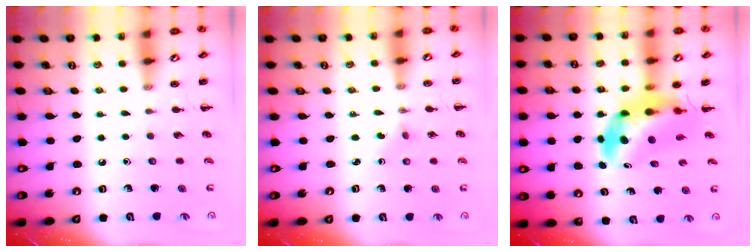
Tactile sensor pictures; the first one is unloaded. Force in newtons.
{"total": 1.9, "press": 1.6, "slide": 0.9}
{"total": 7.9, "press": 7.6, "slide": 2.4}